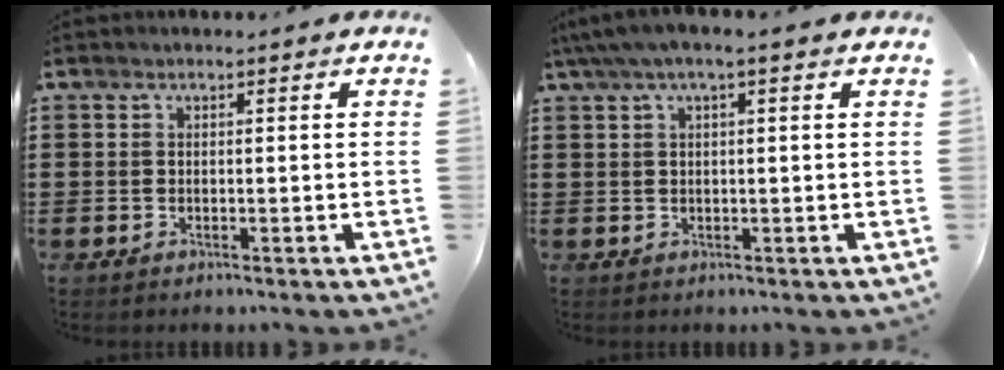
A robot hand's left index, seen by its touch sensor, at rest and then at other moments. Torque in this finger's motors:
{"motor_torque": [0.07, 0.21, 0.39, 0.12]}